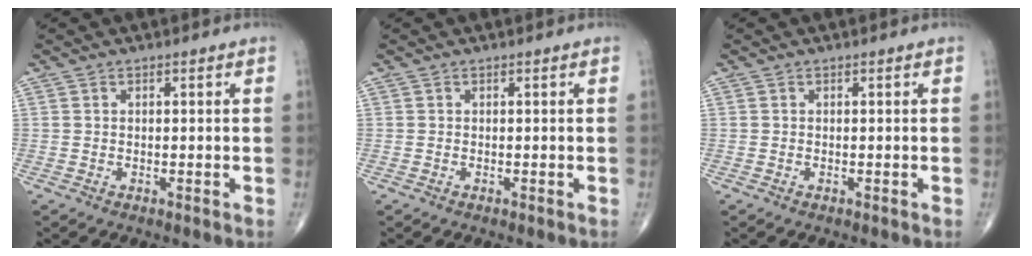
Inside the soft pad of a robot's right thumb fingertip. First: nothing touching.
{"total": 0.0}
{"total": 0.0}